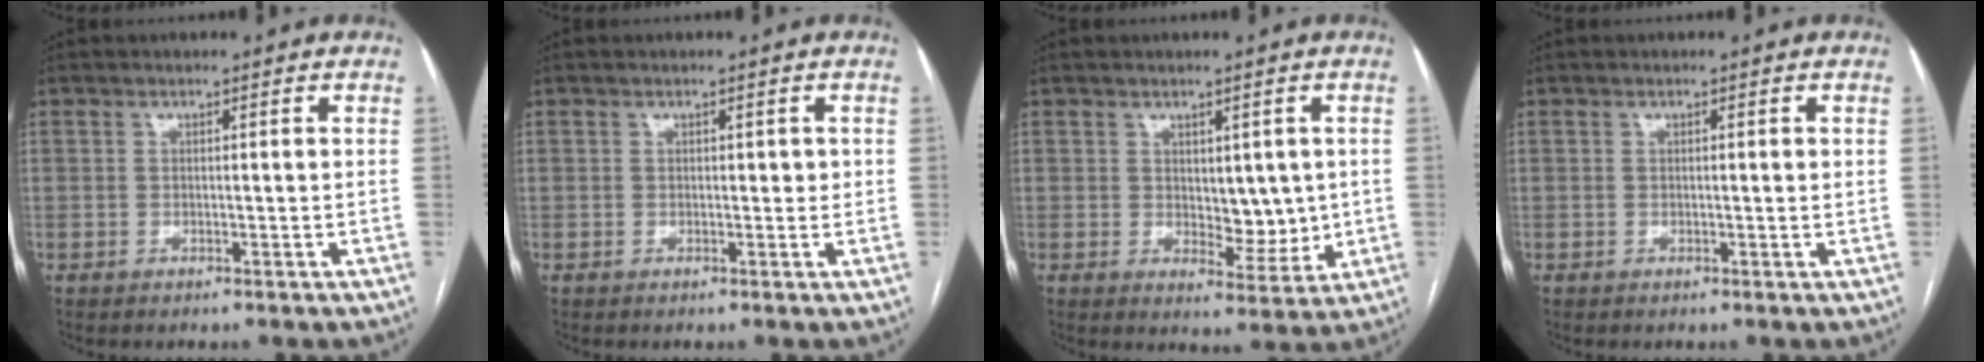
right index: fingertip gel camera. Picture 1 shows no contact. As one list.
[{"total": 1.3, "force": [0.2, 0.8, 1.0], "torque": [-0.008, 0.005, 0.003]}, {"total": 5.6, "force": [0.4, 3.0, 4.7], "torque": [-0.058, -0.008, 0.016]}, {"total": 0.7, "force": [0.2, 0.0, 0.6], "torque": [-0.011, 0.000, 0.002]}]